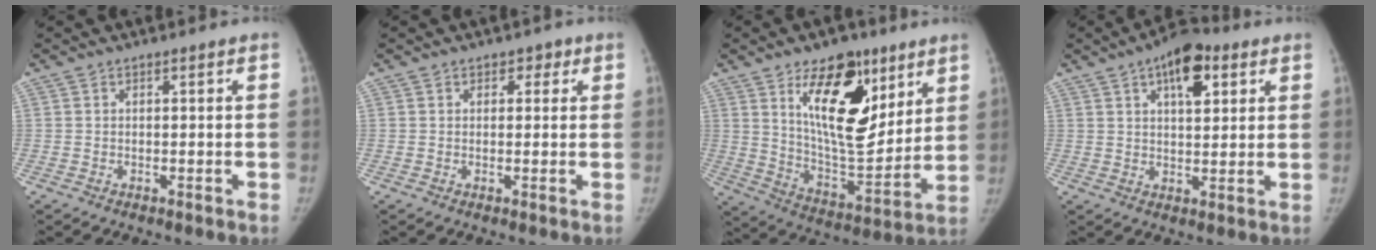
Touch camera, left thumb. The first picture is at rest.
{"total": 2.3, "force": [1.1, 1.9, 0.8], "torque": [0.016, -0.003, 0.008]}
{"total": 20.3, "force": [9.7, 10.2, 14.6], "torque": [-0.170, -0.069, 0.167]}
{"total": 10.2, "force": [4.8, 5.1, 7.4], "torque": [-0.083, -0.009, 0.068]}